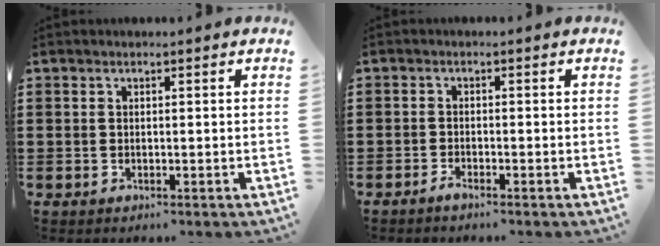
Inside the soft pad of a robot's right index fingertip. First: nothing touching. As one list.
[{"total": 1.2, "force": [-1.1, 0.1, 0.4], "torque": [-0.009, -0.003, -0.020]}]